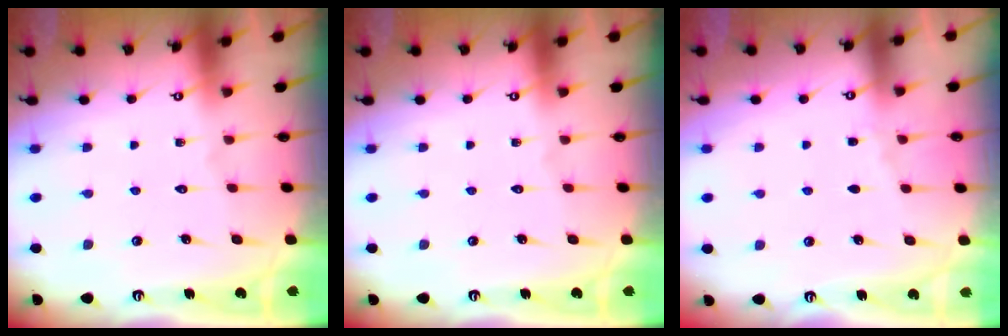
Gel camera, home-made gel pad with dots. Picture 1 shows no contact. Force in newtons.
{"total": 0.0}
{"total": 2.5, "press": 2.4, "slide": 0.4}